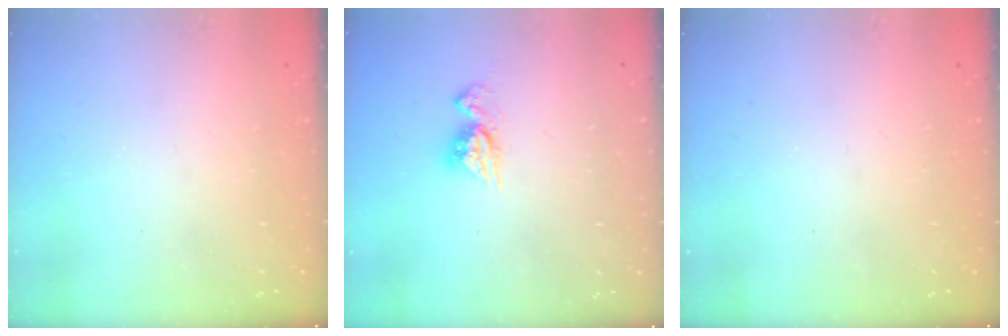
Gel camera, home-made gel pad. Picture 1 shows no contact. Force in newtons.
{"total": 7.5, "press": 7.4, "slide": 0.8}
{"total": 0.0}